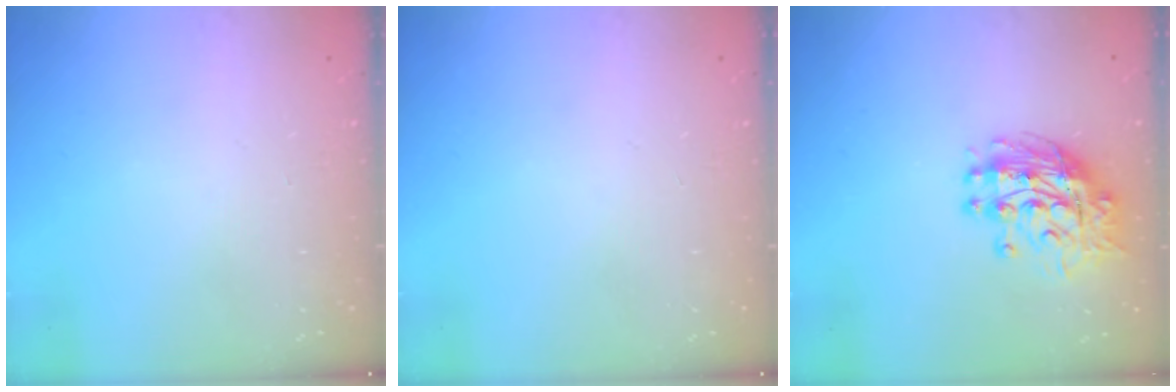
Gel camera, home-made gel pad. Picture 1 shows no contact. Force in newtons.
{"total": 0.0}
{"total": 11.1, "press": 11.0, "slide": 1.5}